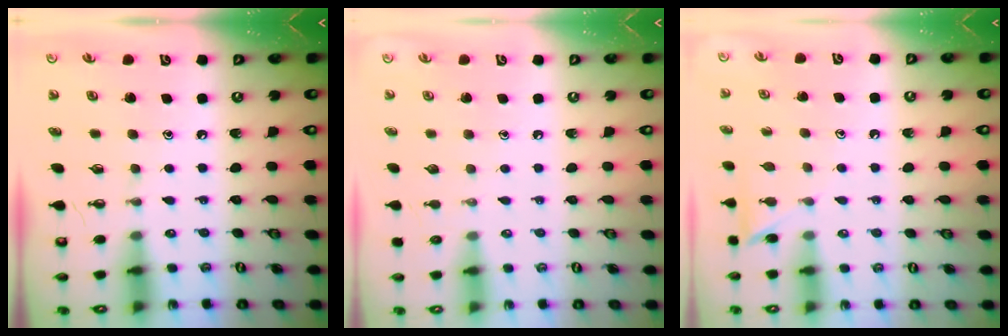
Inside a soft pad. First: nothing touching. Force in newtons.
{"total": 0.0}
{"total": 6.1, "press": 6.1, "slide": 0.5}